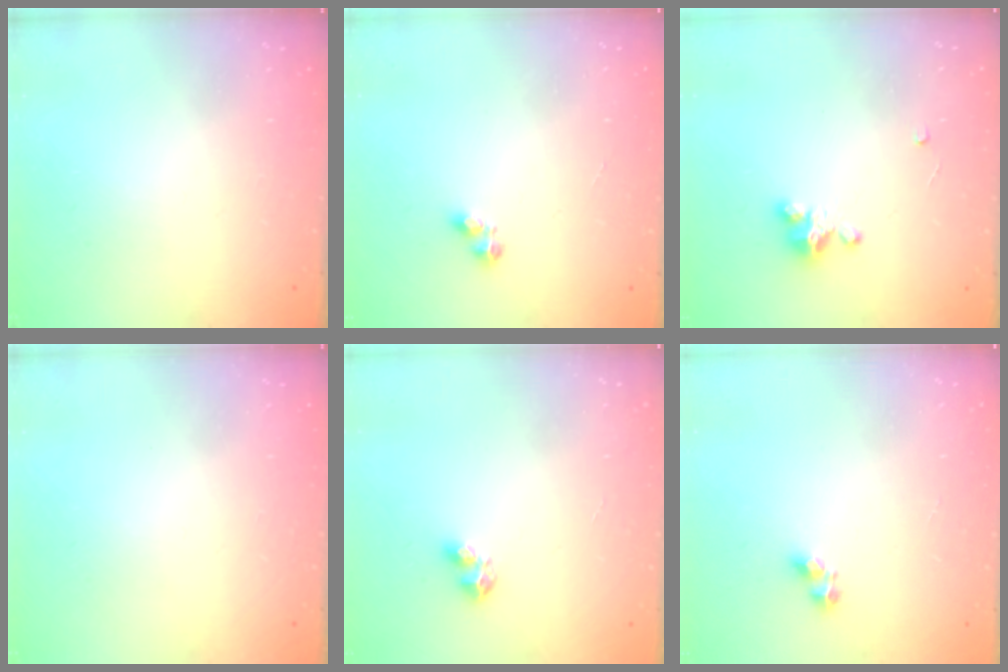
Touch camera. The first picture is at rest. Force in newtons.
{"total": 3.0, "press": 2.9, "slide": 0.5}
{"total": 3.4, "press": 3.4, "slide": 0.4}
{"total": 0.0}
{"total": 4.7, "press": 4.6, "slide": 0.9}
{"total": 3.7, "press": 3.7, "slide": 0.3}